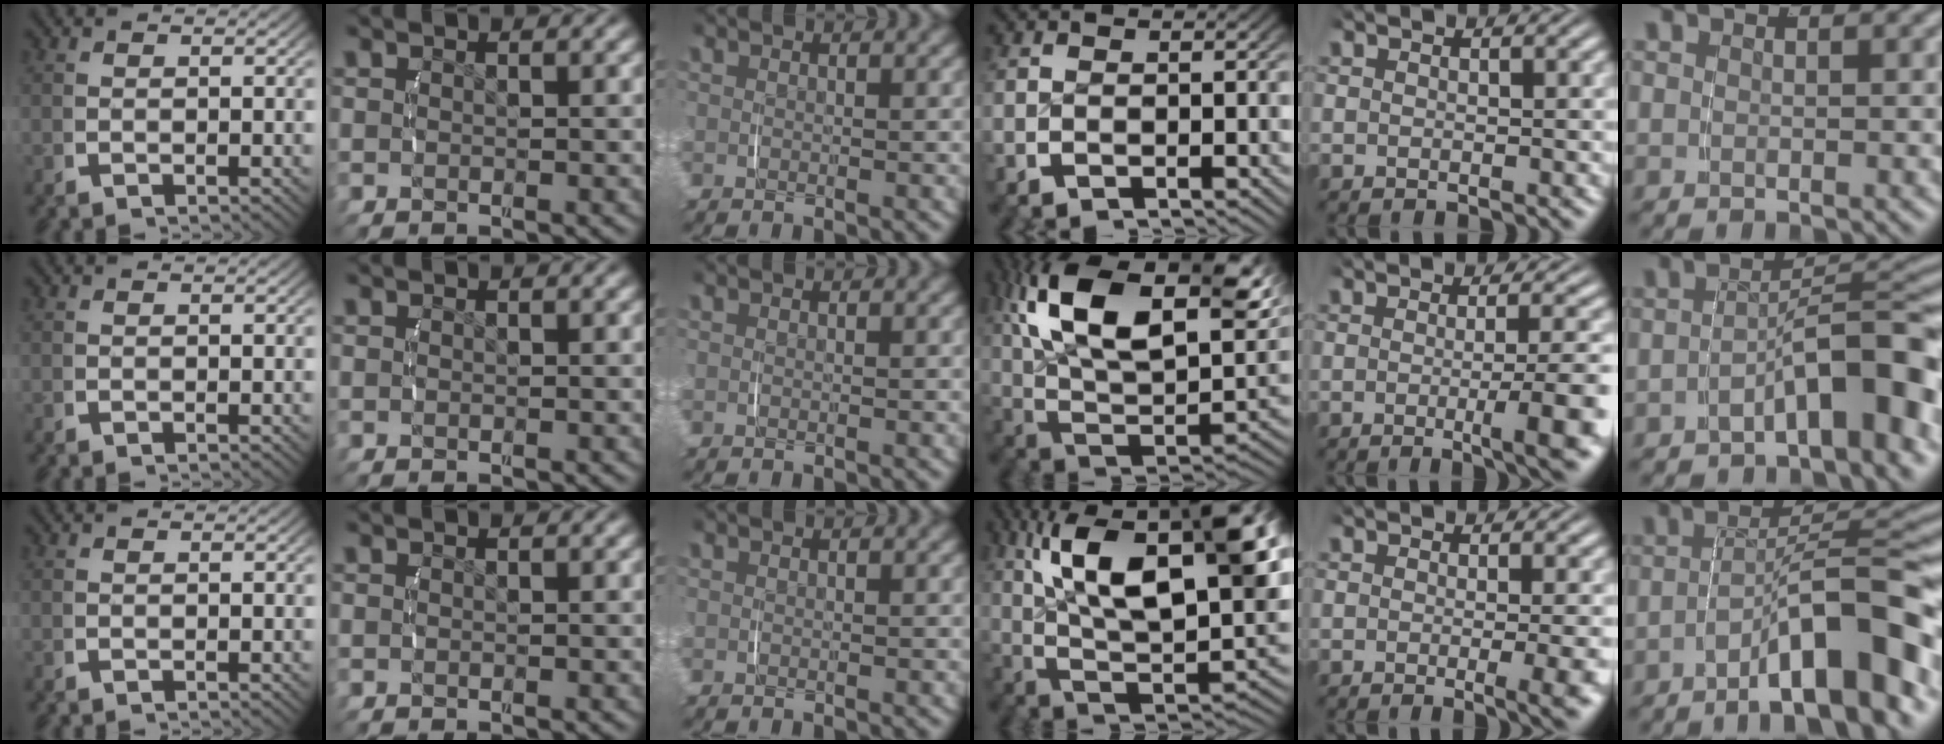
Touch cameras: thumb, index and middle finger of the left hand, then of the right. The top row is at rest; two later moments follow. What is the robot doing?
{"motion": "lift_and_place", "object": "phone"}